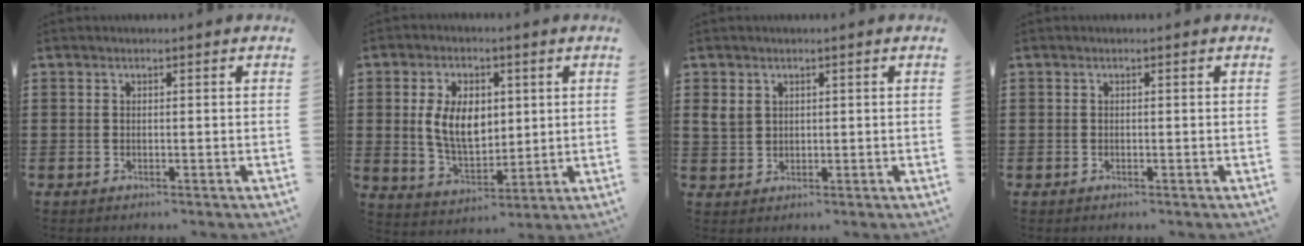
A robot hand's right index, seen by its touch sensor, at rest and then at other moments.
{"total": 8.5, "force": [1.2, 5.4, 6.4], "torque": [-0.138, 0.009, 0.019]}
{"total": 2.7, "force": [1.2, 2.1, 1.2], "torque": [-0.039, 0.007, 0.020]}
{"total": 0.0}